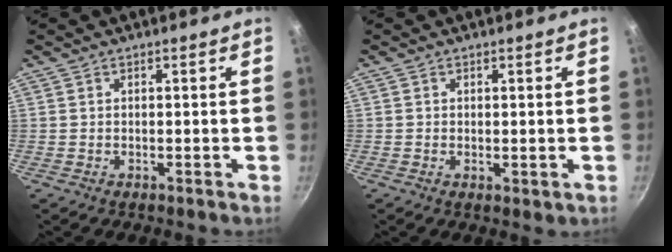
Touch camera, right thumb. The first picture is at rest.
{"total": 1.2, "force": [0.2, 0.6, 1.0], "torque": [-0.015, -0.007, 0.001]}